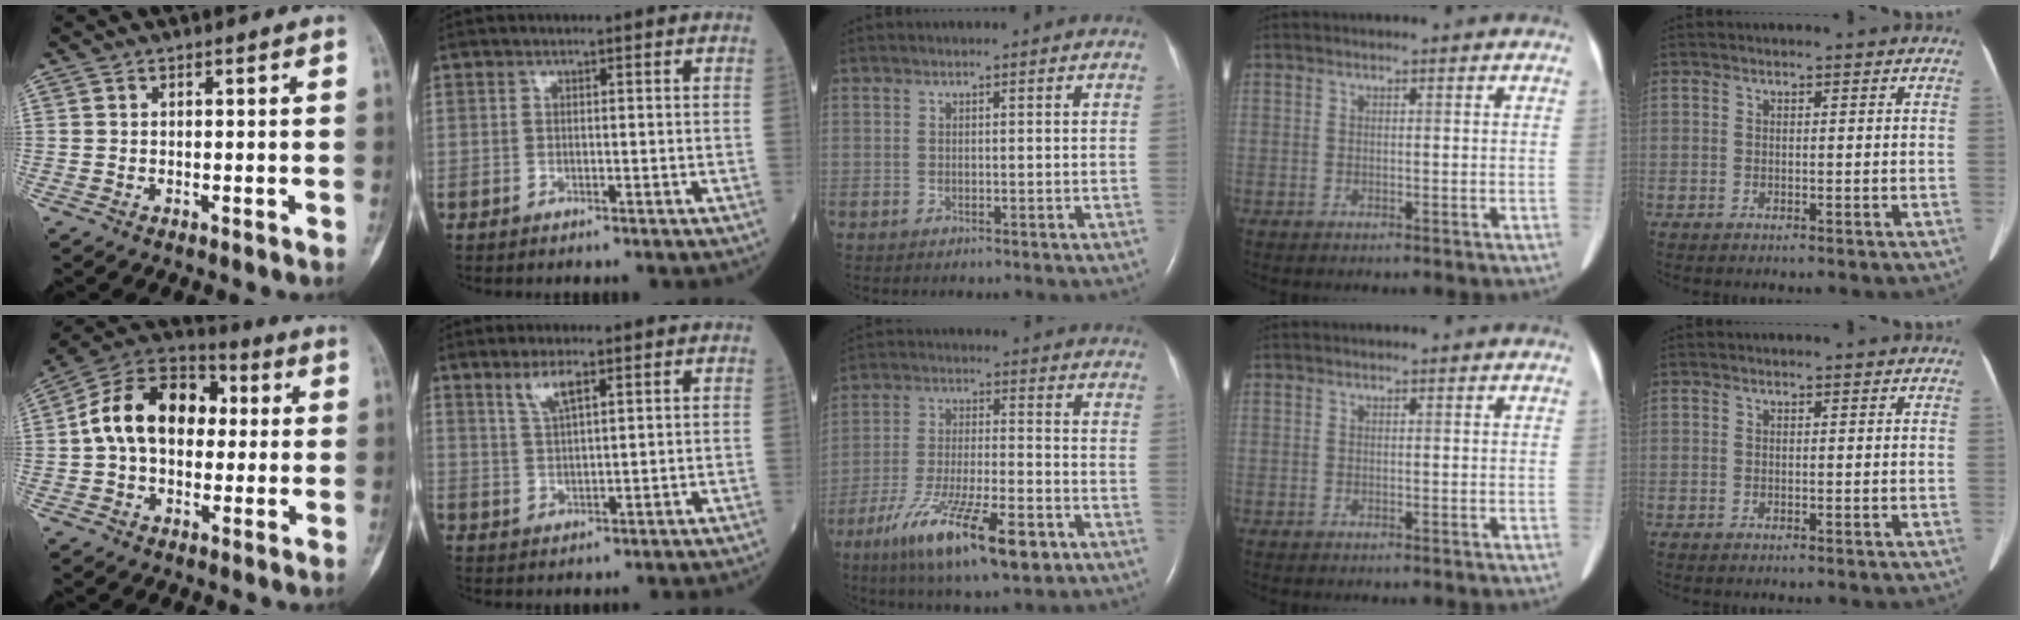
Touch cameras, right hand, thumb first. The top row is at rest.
{"thumb": {"total": 16.7, "force": [1.5, 11.5, 12.0], "torque": [-0.178, 0.039, 0.012]}, "index": {"total": 3.9, "force": [2.4, 0.7, 3.0], "torque": [-0.063, 0.002, 0.049]}, "middle": {"total": 16.0, "force": [-8.9, 3.1, 12.9], "torque": [-0.226, -0.025, -0.145]}}